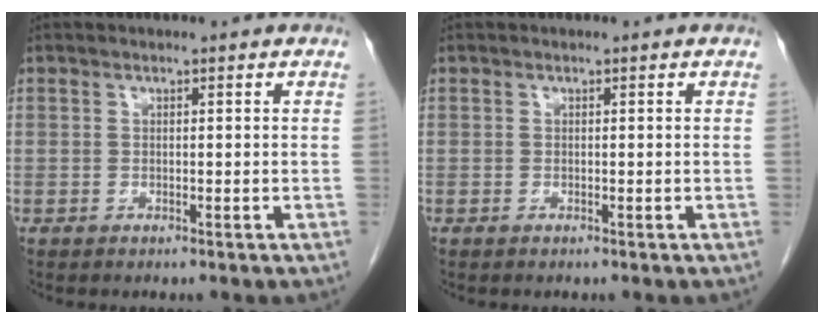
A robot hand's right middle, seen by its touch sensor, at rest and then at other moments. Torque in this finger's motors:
{"motor_torque": [-0.10, 0.12, 0.00, -0.01]}